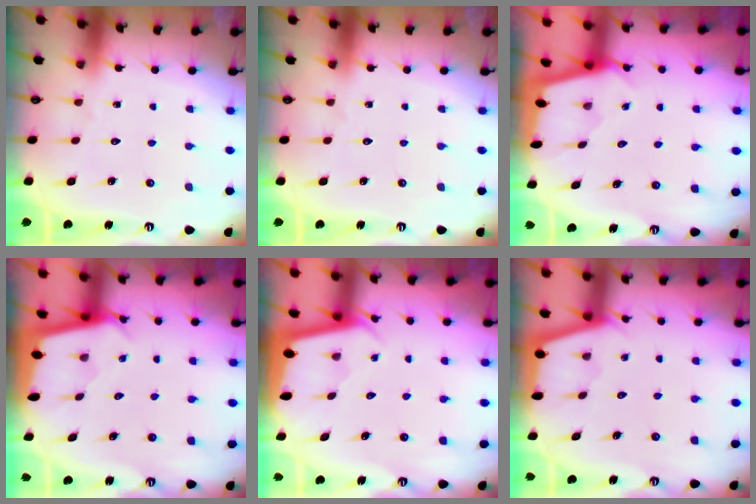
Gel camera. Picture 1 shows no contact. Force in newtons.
{"total": 0.0}
{"total": 1.8, "press": 1.8, "slide": 0.1}
{"total": 2.3, "press": 2.3, "slide": 0.1}
{"total": 1.9, "press": 1.9, "slide": 0.1}
{"total": 2.4, "press": 2.3, "slide": 0.4}